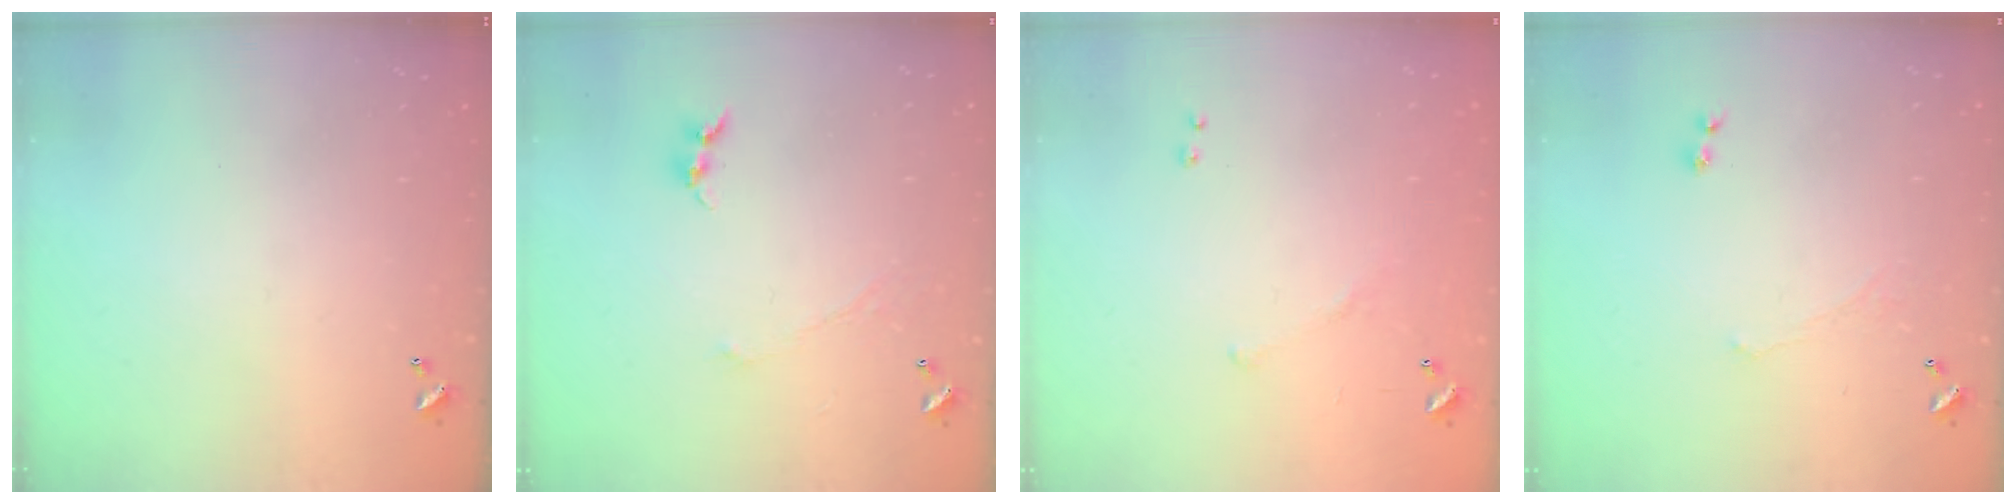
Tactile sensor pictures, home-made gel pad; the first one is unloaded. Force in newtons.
{"total": 0.0}
{"total": 7.9, "press": 7.9, "slide": 0.7}
{"total": 1.1, "press": 0.7, "slide": 0.9}